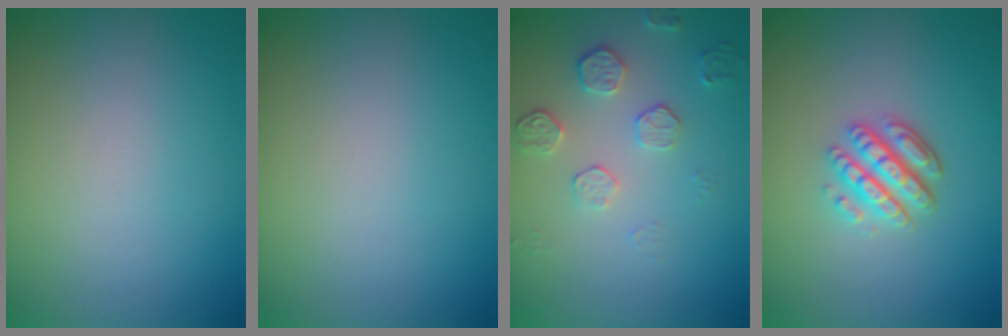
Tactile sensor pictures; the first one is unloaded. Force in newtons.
{"total": 0.0}
{"total": 2.1, "press": 1.5, "slide": 1.4}
{"total": 3.9, "press": 3.1, "slide": 2.3}